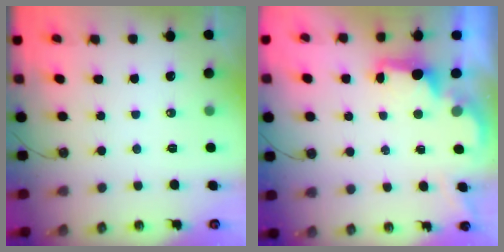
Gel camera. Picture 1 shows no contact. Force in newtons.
{"total": 2.0, "press": 1.9, "slide": 0.8}